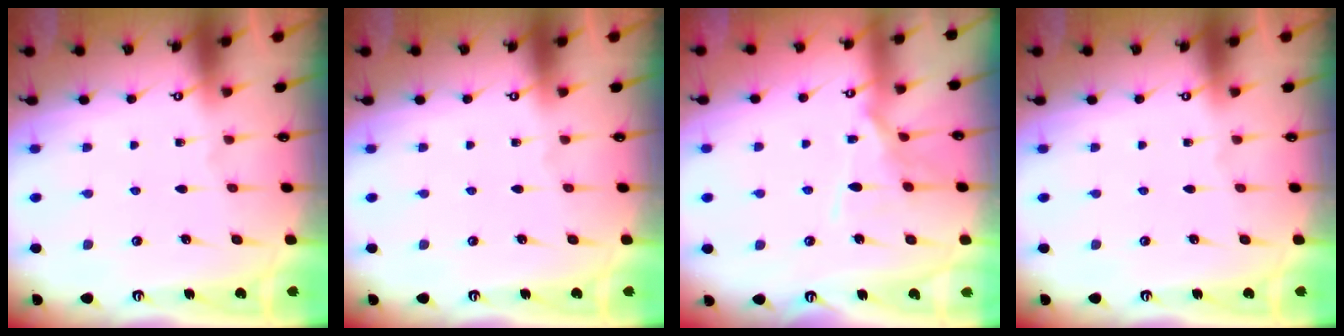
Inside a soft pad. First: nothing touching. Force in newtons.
{"total": 0.0}
{"total": 10.3, "press": 10.3, "slide": 0.9}
{"total": 0.0}